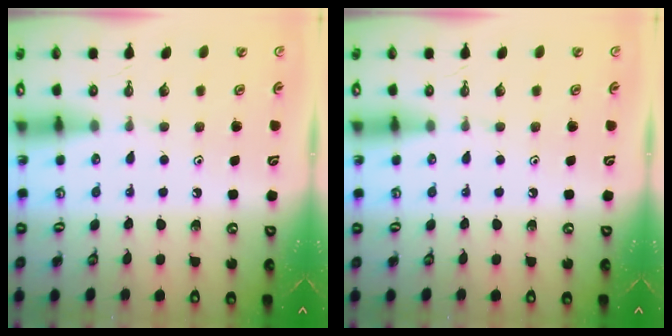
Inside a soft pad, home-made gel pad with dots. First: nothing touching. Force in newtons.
{"total": 0.0}